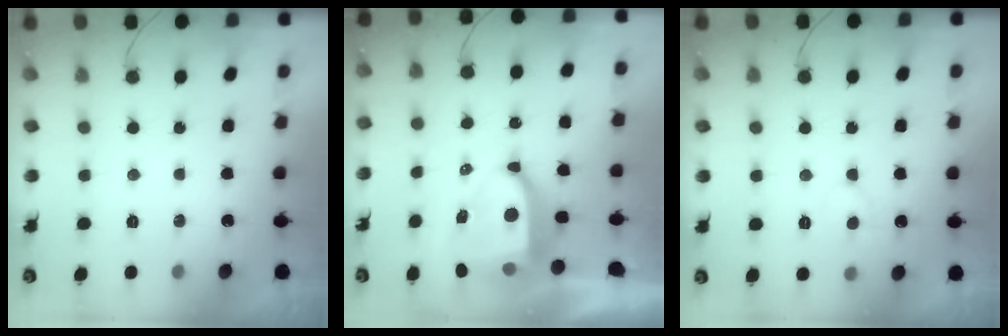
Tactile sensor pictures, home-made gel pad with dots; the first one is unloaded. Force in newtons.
{"total": 10.1, "press": 10.1, "slide": 1.2}
{"total": 5.4, "press": 5.4, "slide": 0.3}